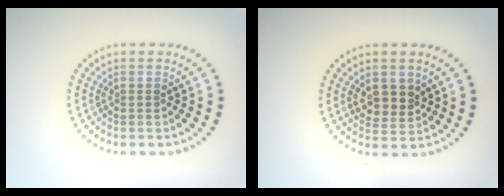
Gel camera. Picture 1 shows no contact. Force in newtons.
{"total": 2.7, "press": 2.5, "slide": 1.0}